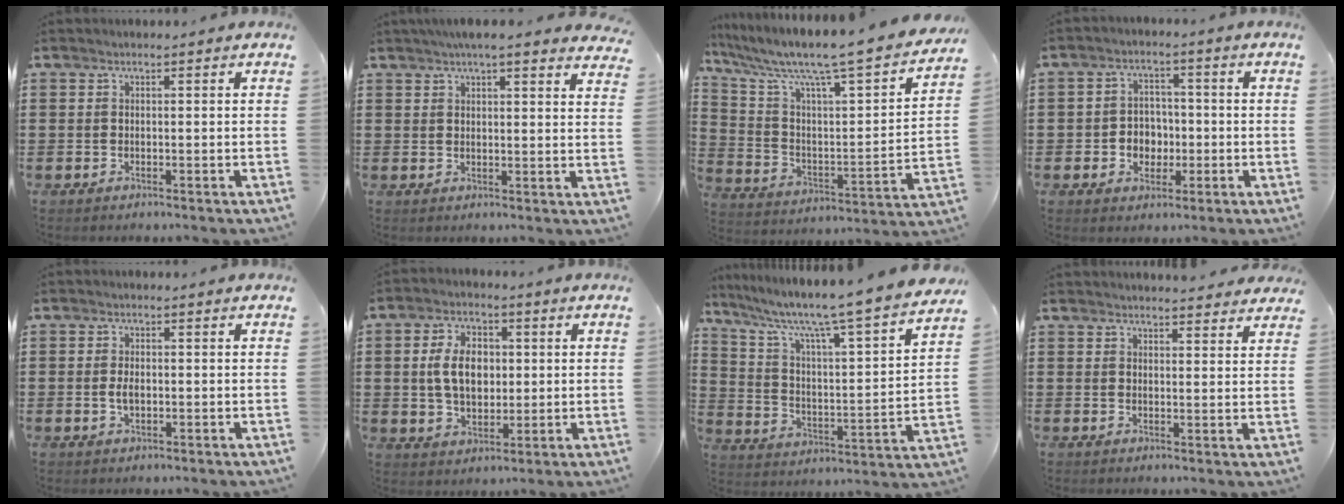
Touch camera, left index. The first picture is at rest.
{"total": 4.5, "force": [3.9, 0.0, 2.1], "torque": [-0.053, -0.005, 0.072]}
{"total": 8.4, "force": [6.9, 0.3, 4.7], "torque": [-0.125, -0.062, 0.104]}
{"total": 4.1, "force": [-1.0, 3.7, 1.4], "torque": [-0.031, 0.006, -0.026]}
{"total": 2.1, "force": [-0.3, 1.1, 1.8], "torque": [-0.043, 0.000, -0.008]}
{"total": 7.5, "force": [0.8, 4.7, 5.7], "torque": [-0.131, 0.007, 0.006]}
{"total": 8.2, "force": [6.9, -0.2, 4.4], "torque": [-0.115, -0.063, 0.104]}
{"total": 3.0, "force": [3.0, 0.1, 0.1], "torque": [-0.003, -0.013, 0.055]}